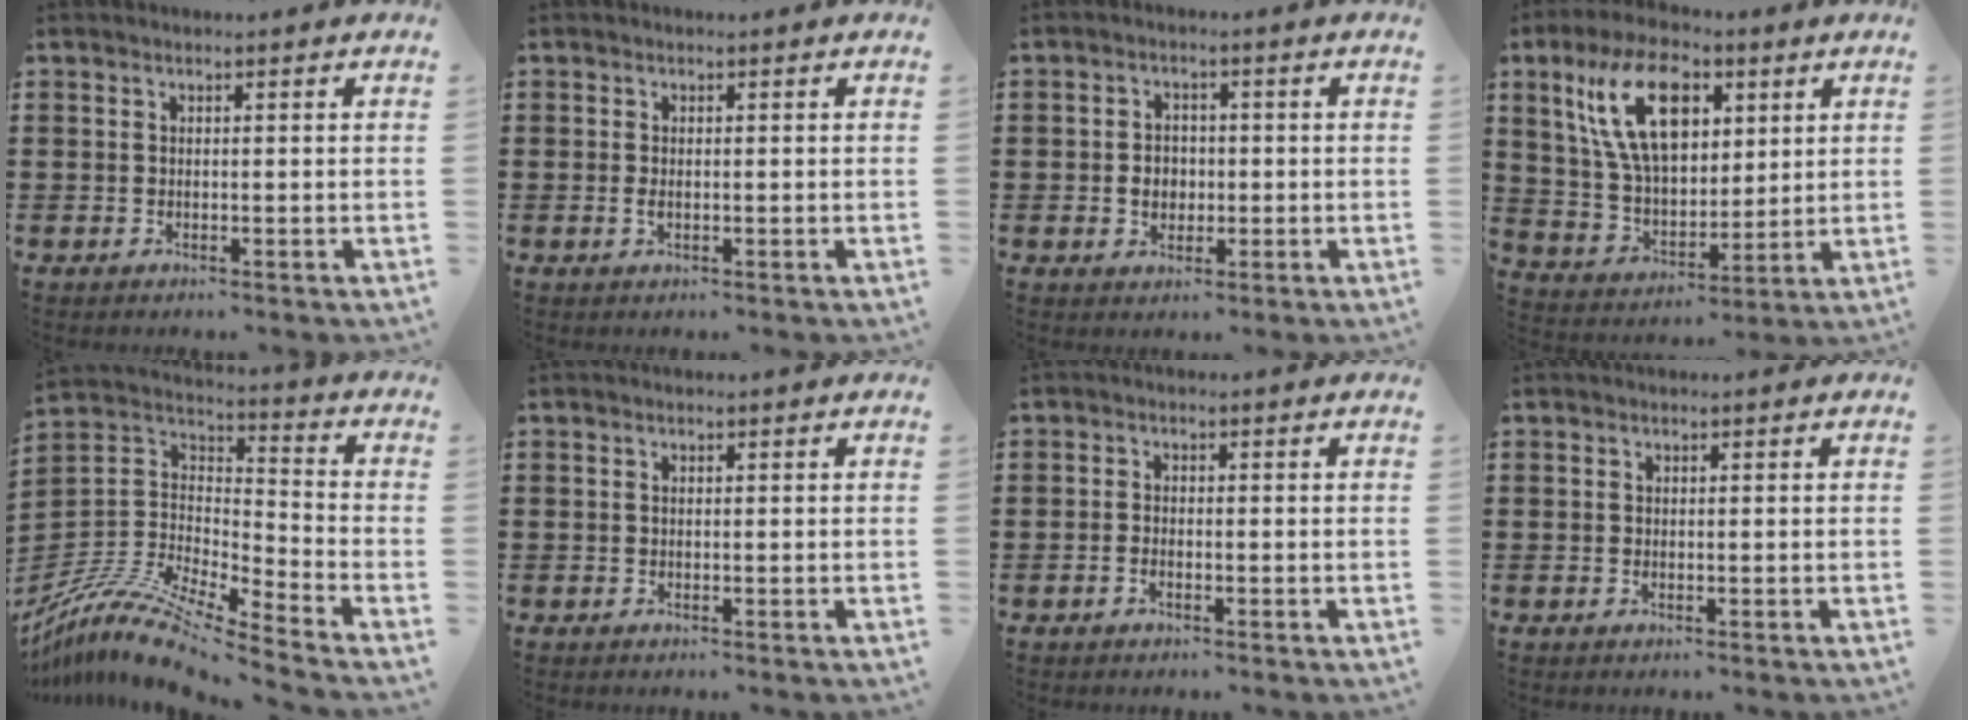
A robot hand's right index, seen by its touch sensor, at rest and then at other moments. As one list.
[{"total": 1.0, "force": [-0.1, 0.4, 0.9], "torque": [-0.018, 0.001, -0.003]}, {"total": 3.2, "force": [-0.4, 2.6, 1.8], "torque": [-0.033, 0.004, -0.013]}, {"total": 14.0, "force": [5.5, 7.6, 10.4], "torque": [-0.237, 0.014, 0.096]}, {"total": 11.2, "force": [-9.6, 1.6, 5.6], "torque": [-0.123, 0.011, -0.197]}, {"total": 0.0}, {"total": 1.1, "force": [-0.7, 0.5, 0.7], "torque": [-0.015, -0.003, -0.012]}, {"total": 0.0}]